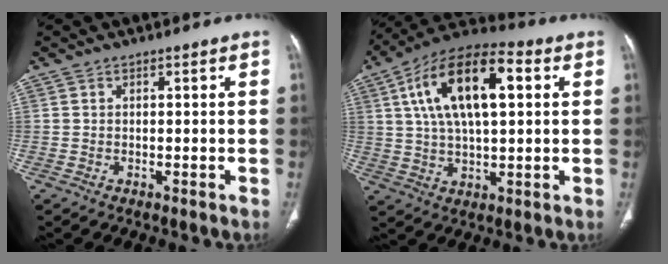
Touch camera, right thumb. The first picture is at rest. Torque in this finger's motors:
{"motor_torque": [-0.92, 2.02, 0.21, 0.32, 0.52]}